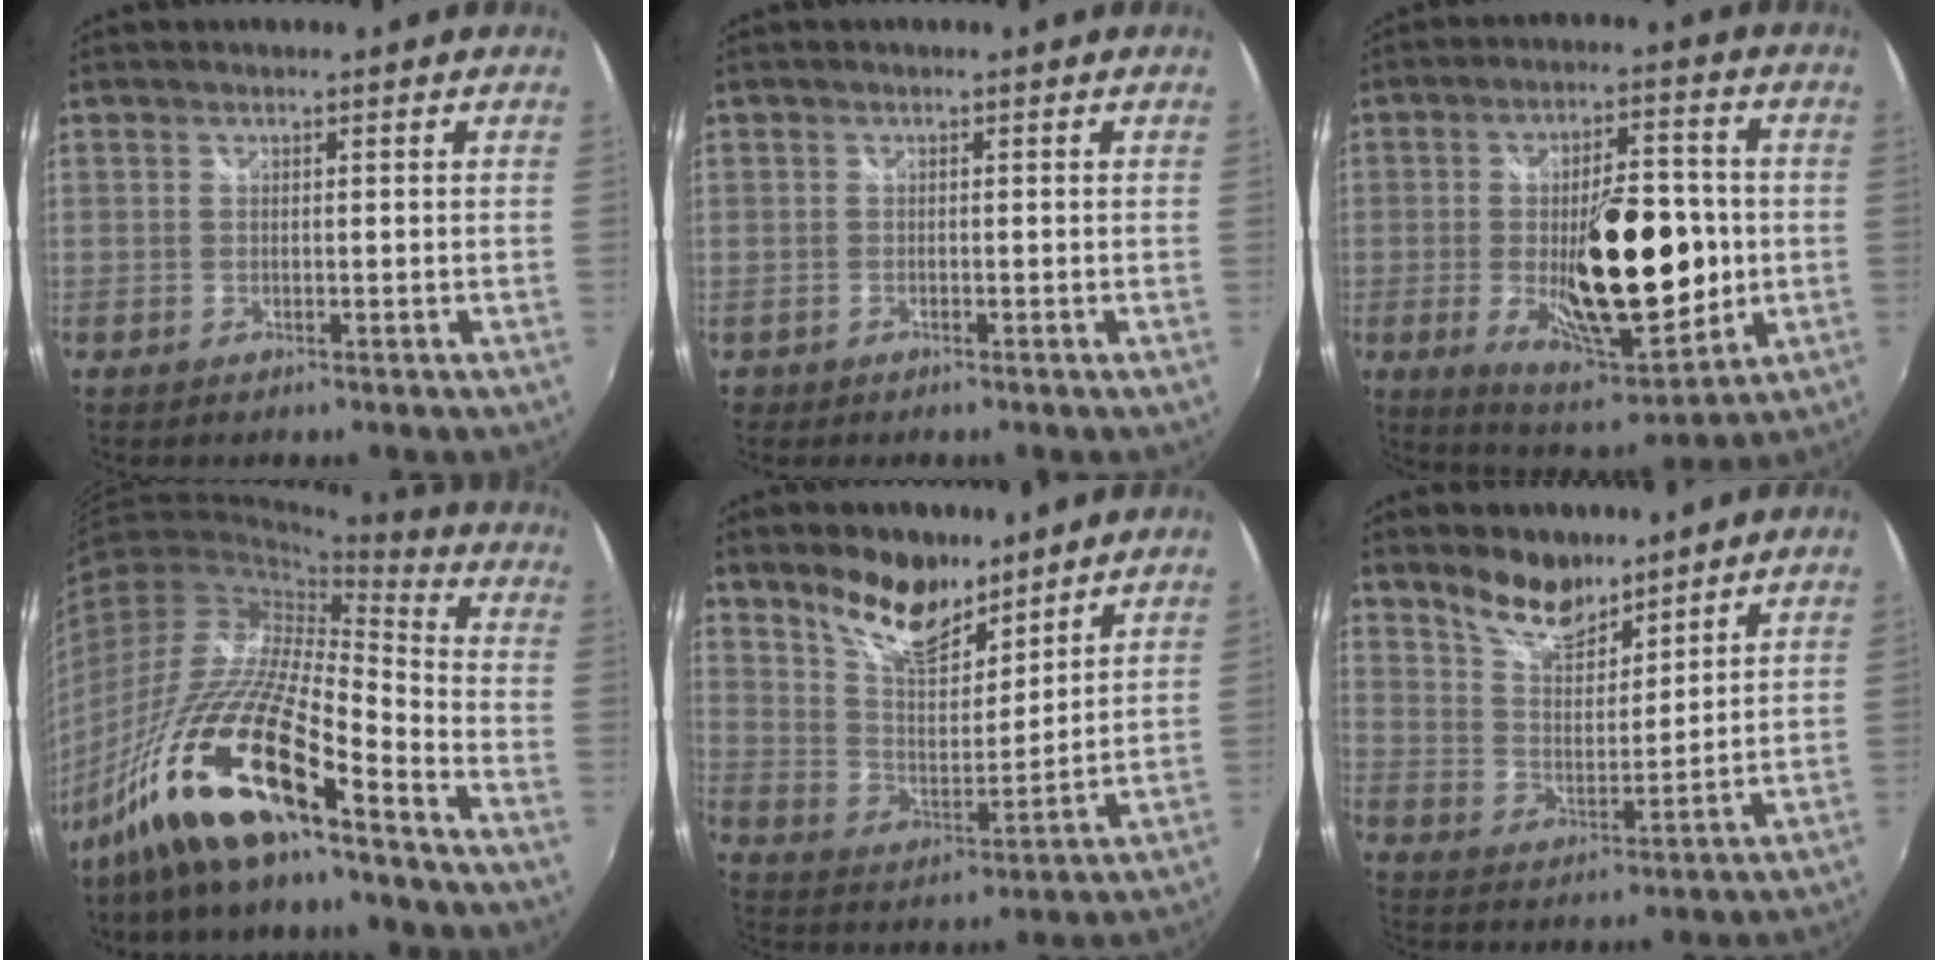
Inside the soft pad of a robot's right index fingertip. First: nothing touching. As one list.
[{"total": 1.4, "force": [-0.7, 1.3, -0.1], "torque": [-0.004, 0.002, -0.009]}, {"total": 20.7, "force": [-2.7, 7.8, 19.0], "torque": [-0.301, -0.010, -0.025]}, {"total": 17.9, "force": [-12.4, 2.9, 12.6], "torque": [-0.255, -0.005, -0.253]}, {"total": 11.8, "force": [9.3, 4.5, 5.8], "torque": [-0.103, -0.004, 0.171]}, {"total": 8.9, "force": [7.4, 3.2, 3.6], "torque": [-0.060, -0.003, 0.139]}]